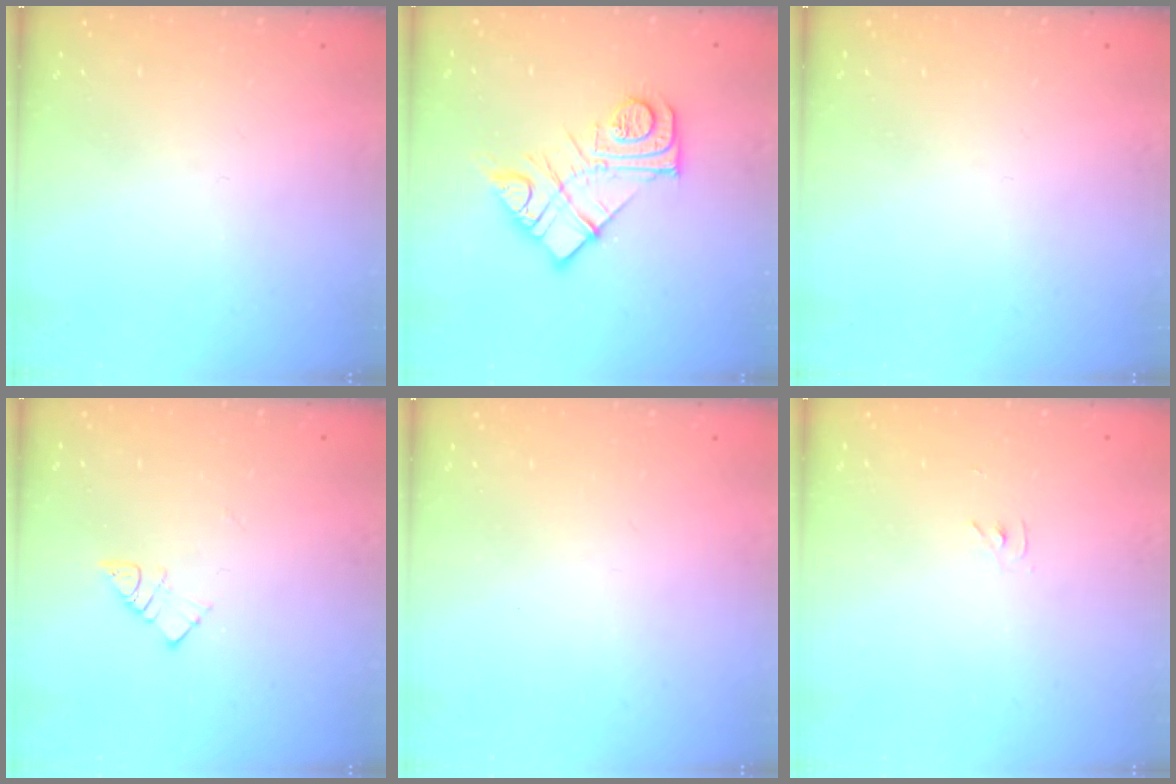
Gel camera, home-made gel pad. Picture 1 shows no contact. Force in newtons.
{"total": 13.9, "press": 13.8, "slide": 0.9}
{"total": 0.0}
{"total": 5.6, "press": 5.6, "slide": 0.2}
{"total": 2.1, "press": 2.0, "slide": 0.4}
{"total": 3.5, "press": 3.5, "slide": 0.5}